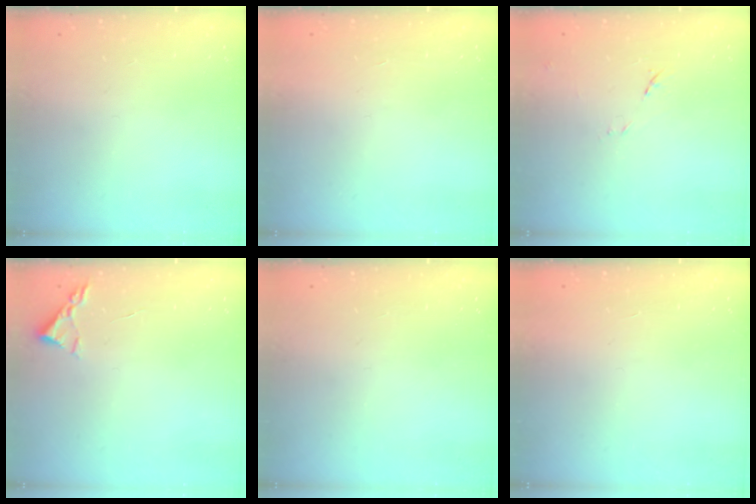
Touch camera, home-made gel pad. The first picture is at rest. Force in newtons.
{"total": 1.7, "press": 1.7, "slide": 0.1}
{"total": 7.1, "press": 7.1, "slide": 0.6}
{"total": 2.4, "press": 2.3, "slide": 0.3}
{"total": 0.0}
{"total": 1.7, "press": 1.7, "slide": 0.1}